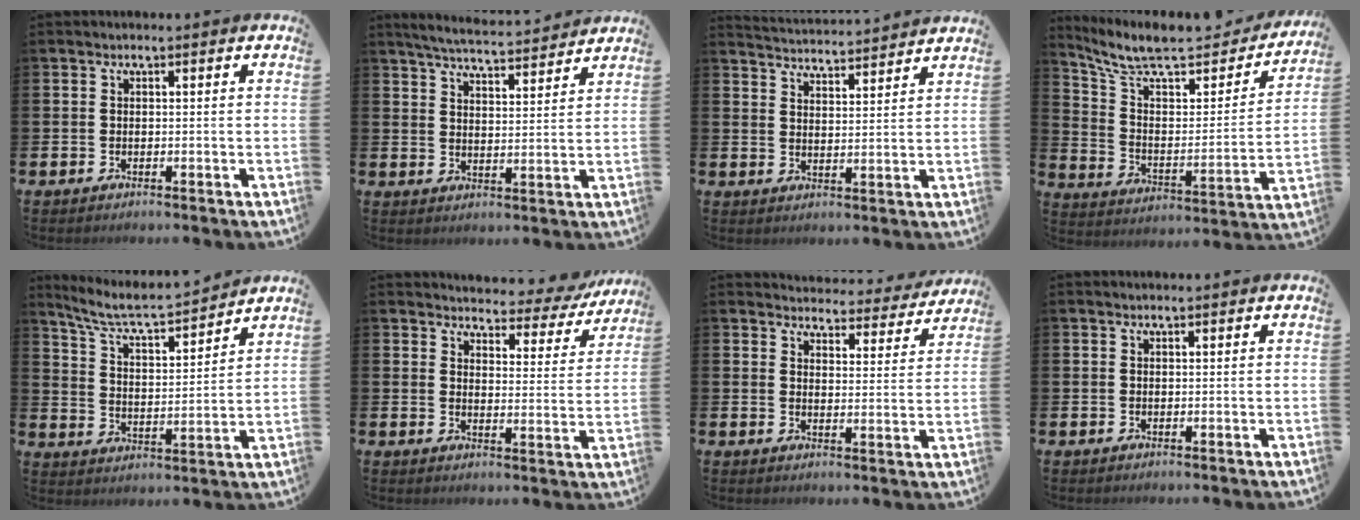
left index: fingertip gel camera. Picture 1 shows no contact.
{"total": 5.0, "force": [4.9, 0.0, 0.9], "torque": [-0.031, -0.038, 0.084]}
{"total": 4.0, "force": [4.0, -0.3, -0.2], "torque": [-0.007, -0.039, 0.068]}
{"total": 9.6, "force": [7.9, 3.0, 4.4], "torque": [-0.120, -0.058, 0.132]}
{"total": 6.9, "force": [6.4, 0.7, 2.4], "torque": [-0.078, -0.048, 0.108]}
{"total": 3.7, "force": [3.5, 1.1, 0.5], "torque": [-0.014, -0.035, 0.052]}
{"total": 3.9, "force": [3.8, 0.9, 0.2], "torque": [-0.006, -0.034, 0.060]}
{"total": 0.0}